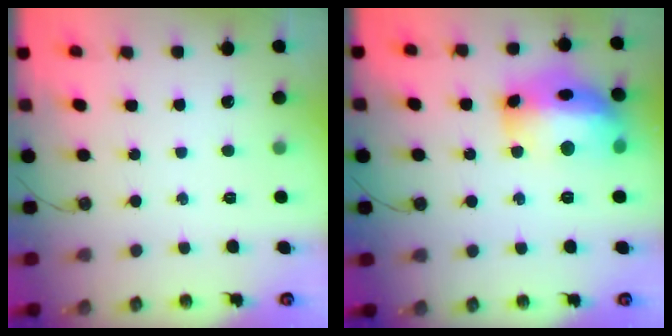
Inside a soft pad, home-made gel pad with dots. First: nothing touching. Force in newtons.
{"total": 19.9, "press": 19.8, "slide": 1.6}